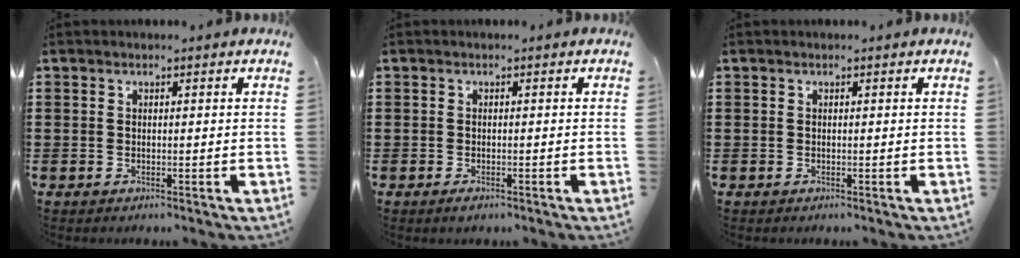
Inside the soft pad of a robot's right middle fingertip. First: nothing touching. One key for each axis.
{"total": 0.7, "fx": -0.6, "fy": 0.1, "fz": 0.4, "tx": -0.010, "ty": -0.008, "tz": -0.010}
{"total": 0.0}